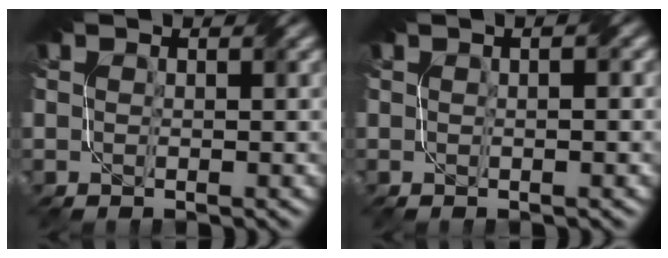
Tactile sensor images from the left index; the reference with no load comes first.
{"total": 2.8, "force": [0.7, 1.2, 2.4], "torque": [-0.019, 0.008, -0.009]}